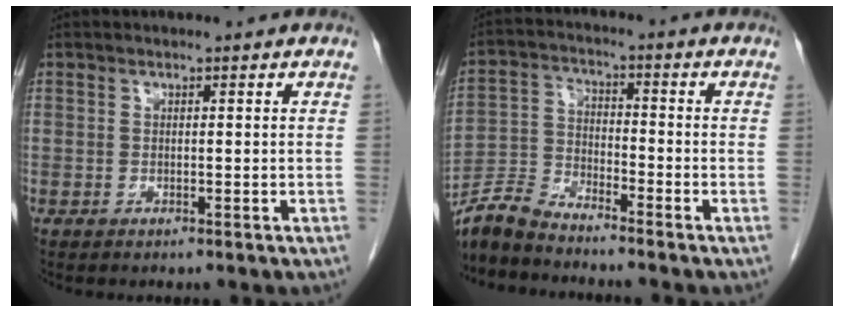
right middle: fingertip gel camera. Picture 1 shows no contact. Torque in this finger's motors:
{"motor_torque": [0.33, 0.14, 0.01, 0.00]}